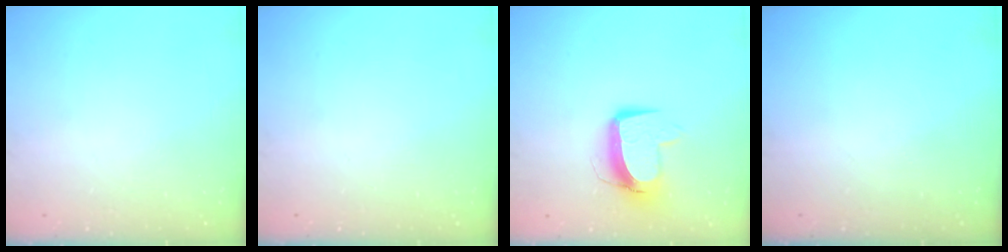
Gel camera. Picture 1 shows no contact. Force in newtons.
{"total": 0.0}
{"total": 11.0, "press": 11.0, "slide": 1.4}
{"total": 0.0}